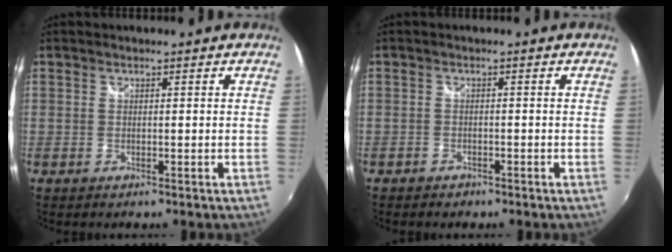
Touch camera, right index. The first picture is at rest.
{"total": 2.0, "force": [-1.6, 1.2, 0.3], "torque": [-0.014, 0.000, -0.025]}